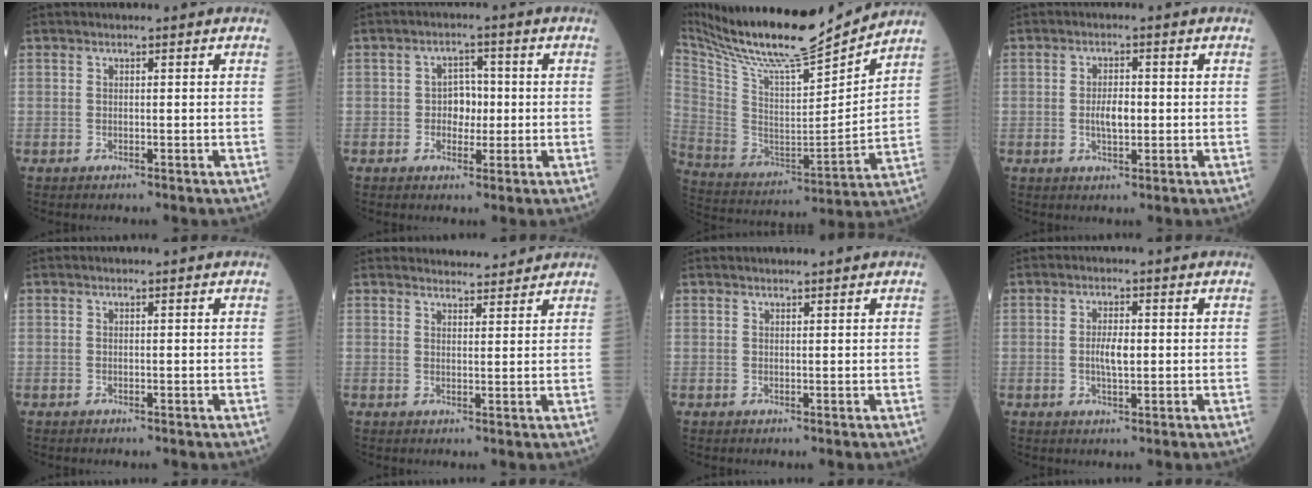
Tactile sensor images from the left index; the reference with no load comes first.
{"total": 3.6, "force": [-1.0, 2.6, 2.3], "torque": [-0.027, 0.007, -0.024]}
{"total": 20.1, "force": [18.1, 1.3, 8.5], "torque": [-0.173, -0.025, 0.304]}
{"total": 3.2, "force": [-1.0, 1.3, 2.8], "torque": [-0.050, -0.003, -0.022]}
{"total": 0.0}
{"total": 4.8, "force": [4.7, 1.0, 0.4], "torque": [0.000, 0.008, 0.052]}
{"total": 1.1, "force": [1.1, 0.1, 0.4], "torque": [0.003, 0.012, 0.013]}
{"total": 3.1, "force": [-0.8, 1.0, 2.8], "torque": [-0.052, -0.004, -0.018]}